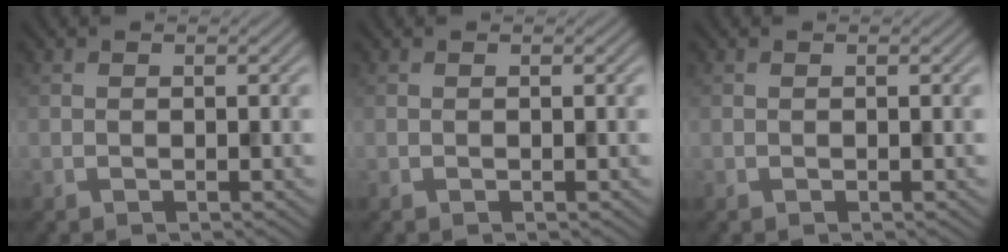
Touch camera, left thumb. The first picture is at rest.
{"total": 0.0}
{"total": 0.0}